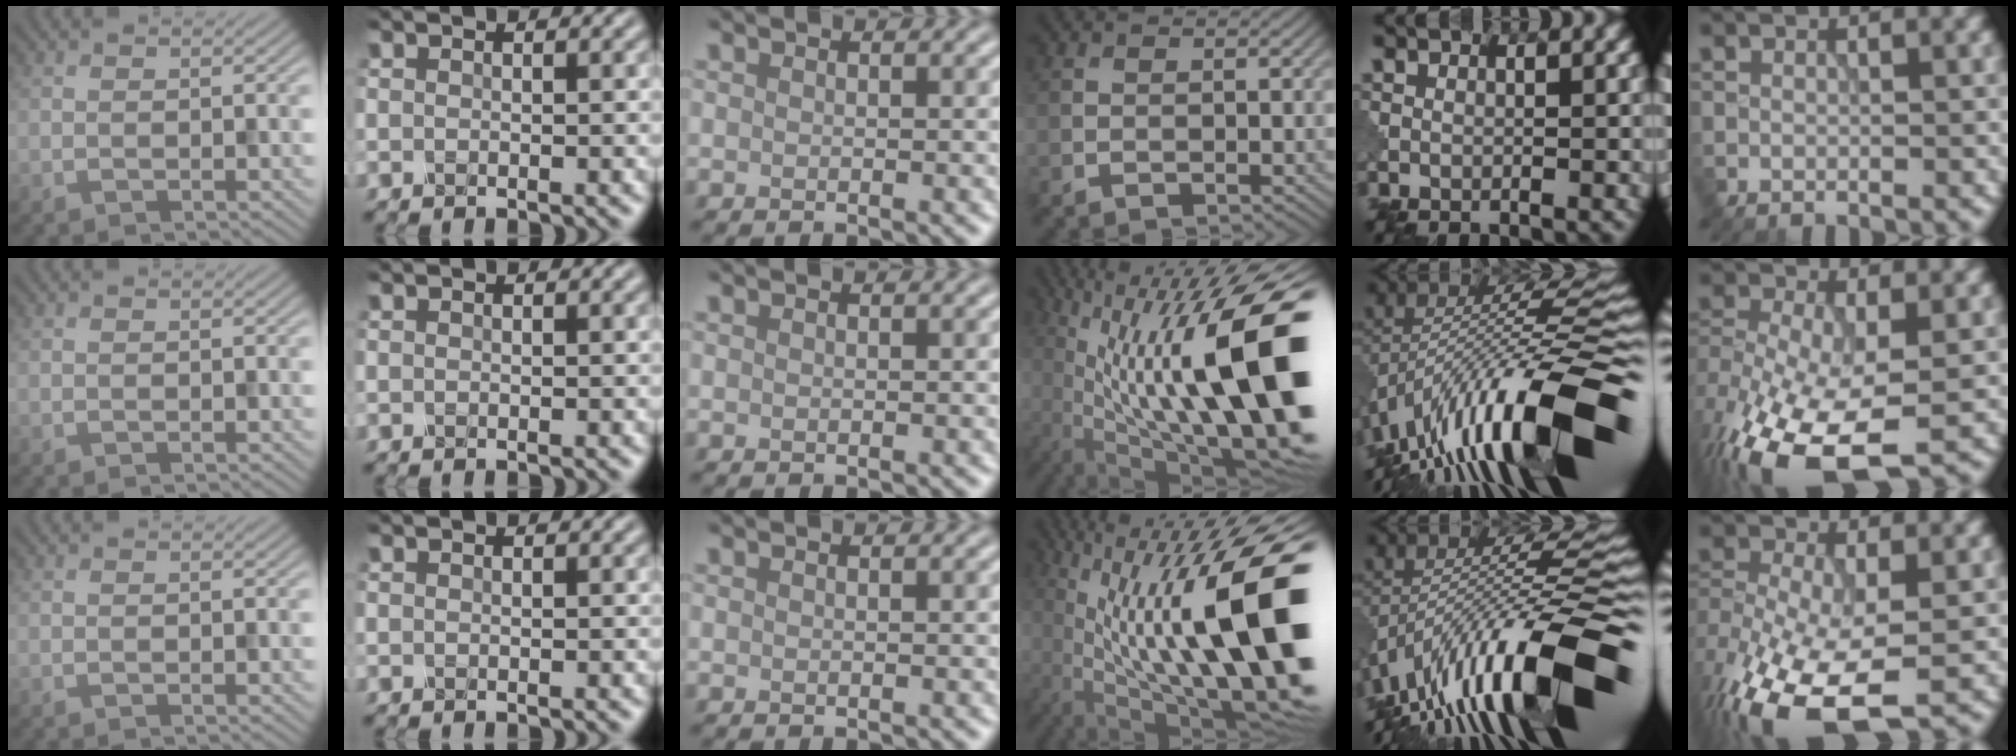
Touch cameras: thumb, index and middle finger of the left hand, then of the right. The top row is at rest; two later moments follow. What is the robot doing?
{"motion": "shake", "object": "plastic piggy bank"}